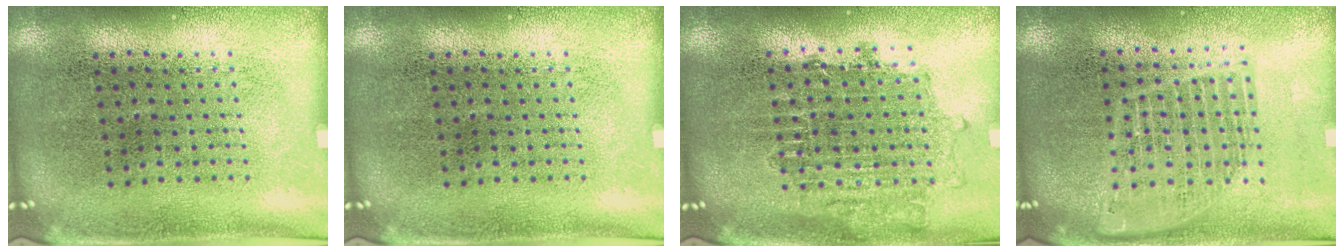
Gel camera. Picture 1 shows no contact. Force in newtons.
{"total": 0.0}
{"total": 1.6, "press": 1.3, "slide": 0.8}
{"total": 1.4, "press": 1.2, "slide": 0.6}